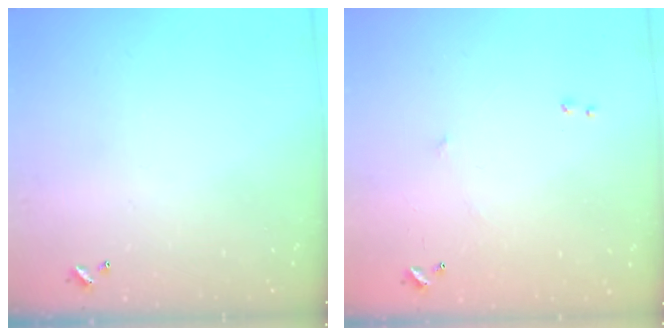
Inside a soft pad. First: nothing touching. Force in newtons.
{"total": 6.0, "press": 5.9, "slide": 0.8}